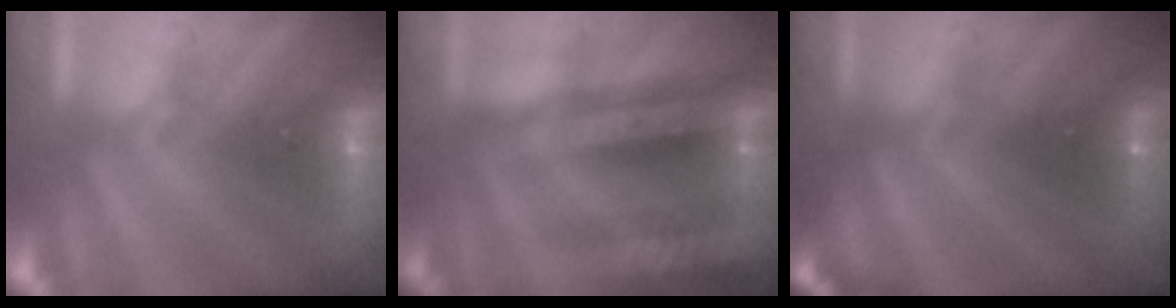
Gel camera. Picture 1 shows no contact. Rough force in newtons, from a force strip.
{"total": 2.4}
{"total": 2.2}